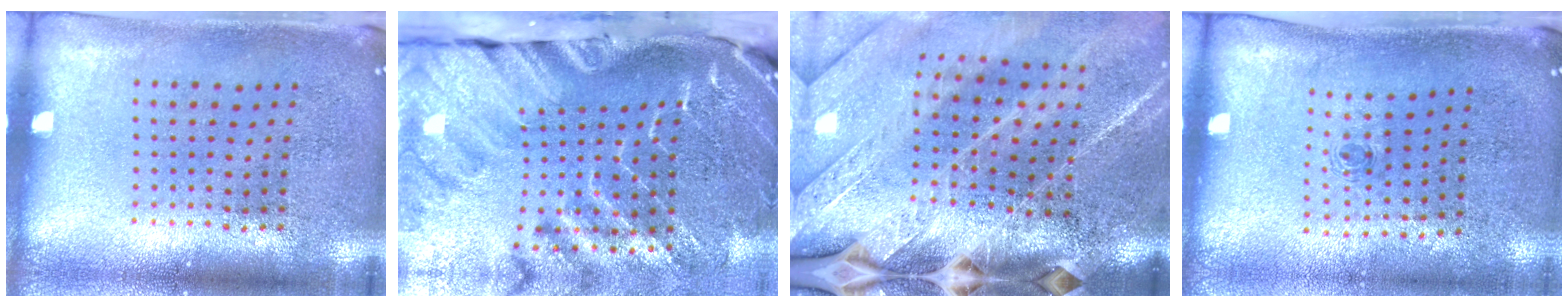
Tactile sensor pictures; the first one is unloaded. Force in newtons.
{"total": 4.5, "press": 3.3, "slide": 3.0}
{"total": 3.8, "press": 3.3, "slide": 1.9}
{"total": 0.6, "press": 0.3, "slide": 0.5}